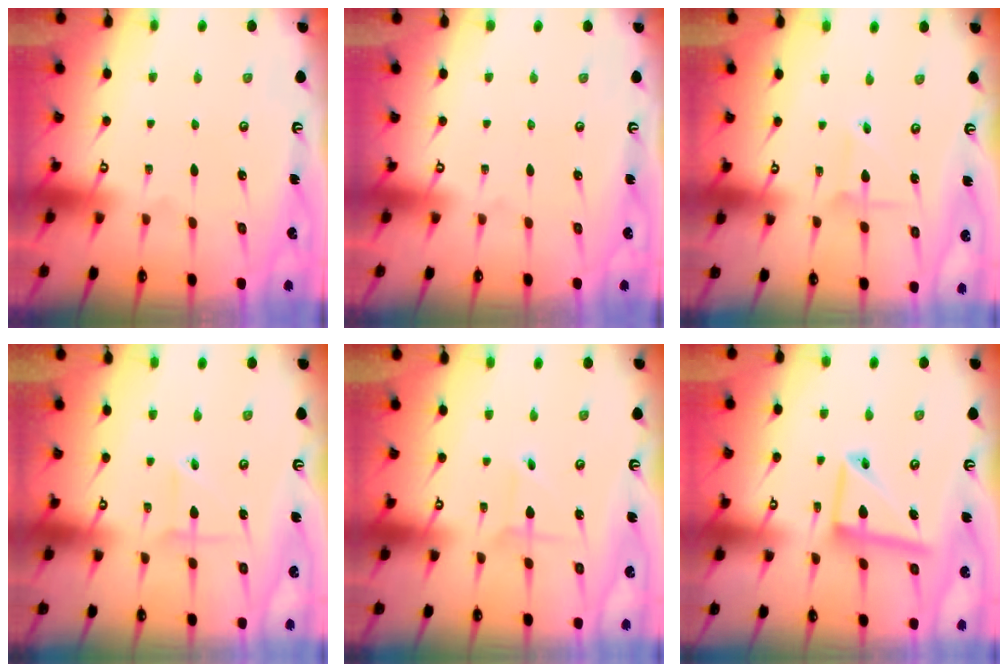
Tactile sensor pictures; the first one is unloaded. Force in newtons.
{"total": 0.0}
{"total": 2.1, "press": 2.1, "slide": 0.1}
{"total": 2.5, "press": 2.5, "slide": 0.1}
{"total": 0.9, "press": 0.9, "slide": 0.0}
{"total": 12.5, "press": 12.4, "slide": 1.2}